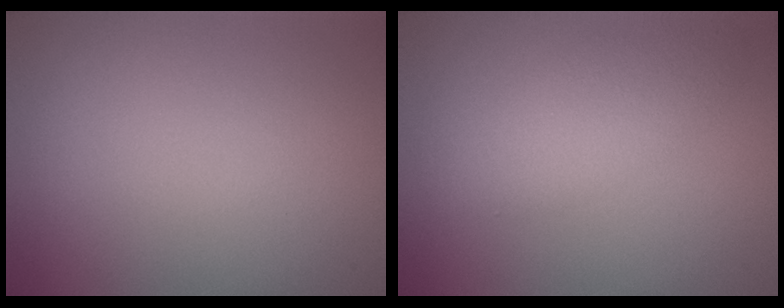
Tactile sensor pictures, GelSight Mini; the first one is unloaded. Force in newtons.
{"total": 3.8, "press": 3.8, "slide": 0.0}